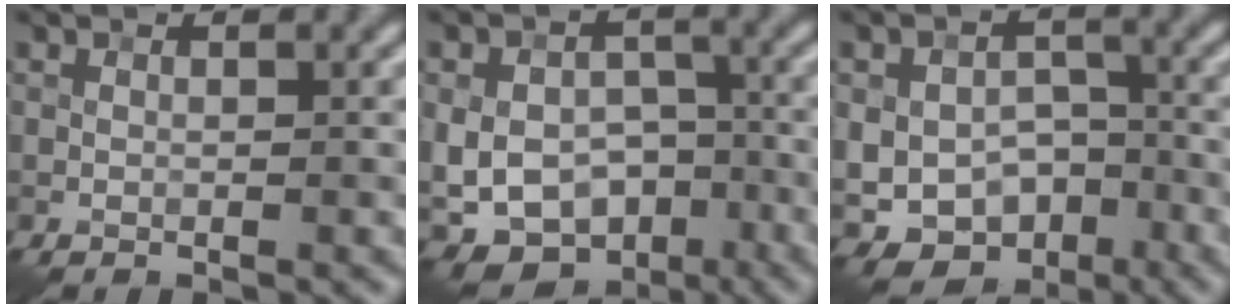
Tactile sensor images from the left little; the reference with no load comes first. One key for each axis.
{"total": 12.3, "fx": -4.7, "fy": 9.1, "fz": 6.8, "tx": -0.088, "ty": -0.017, "tz": -0.079}
{"total": 9.2, "fx": -4.0, "fy": 6.5, "fz": 5.2, "tx": -0.065, "ty": -0.007, "tz": -0.065}